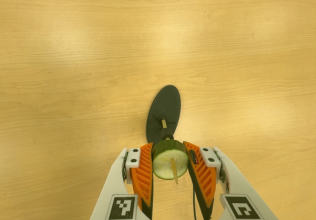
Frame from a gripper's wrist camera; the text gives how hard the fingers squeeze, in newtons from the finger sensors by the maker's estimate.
{"total": 12.4, "left": 11.4, "right": 13.4}